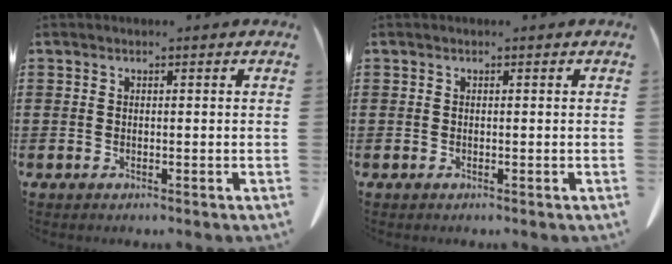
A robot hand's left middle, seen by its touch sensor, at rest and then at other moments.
{"total": 0.0}